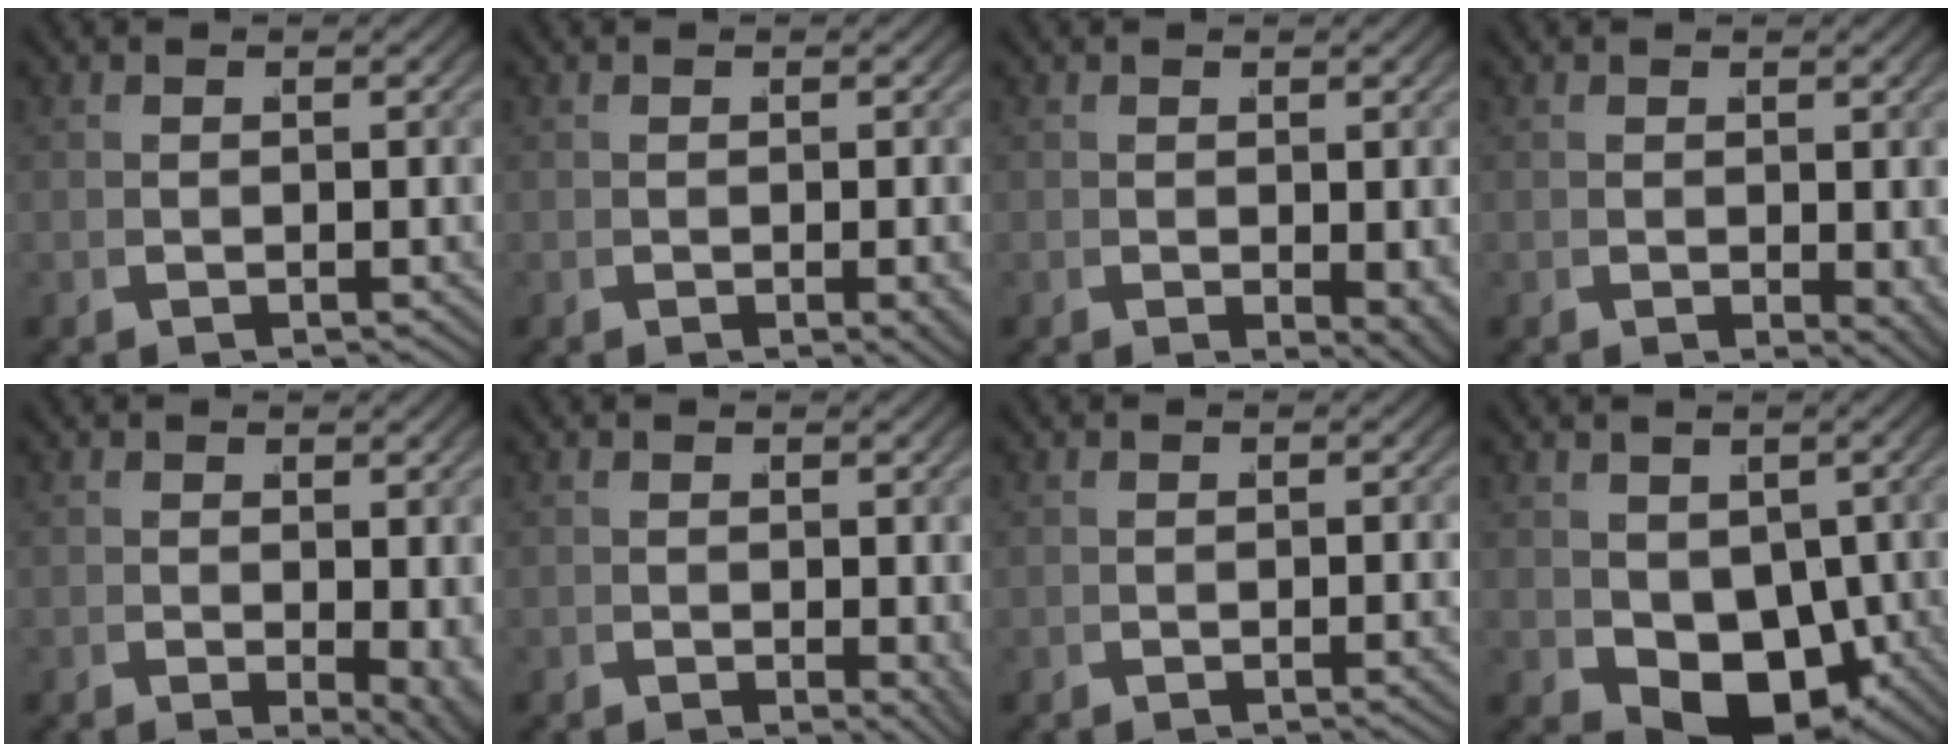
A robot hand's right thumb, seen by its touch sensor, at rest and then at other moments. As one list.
[{"total": 1.4, "force": [-0.3, 0.4, 1.3], "torque": [-0.020, -0.002, -0.002]}, {"total": 2.6, "force": [-0.2, 1.2, 2.3], "torque": [-0.027, -0.012, 0.006]}, {"total": 1.9, "force": [0.1, 1.0, 1.6], "torque": [-0.014, -0.009, 0.009]}, {"total": 3.1, "force": [-0.1, 1.4, 2.7], "torque": [-0.036, -0.017, 0.009]}, {"total": 1.6, "force": [0.0, 0.8, 1.4], "torque": [-0.012, -0.007, 0.005]}, {"total": 0.6, "force": [-0.2, 0.1, 0.6], "torque": [-0.012, 0.003, -0.002]}, {"total": 7.6, "force": [-1.5, 5.2, 5.3], "torque": [-0.096, -0.052, 0.011]}]